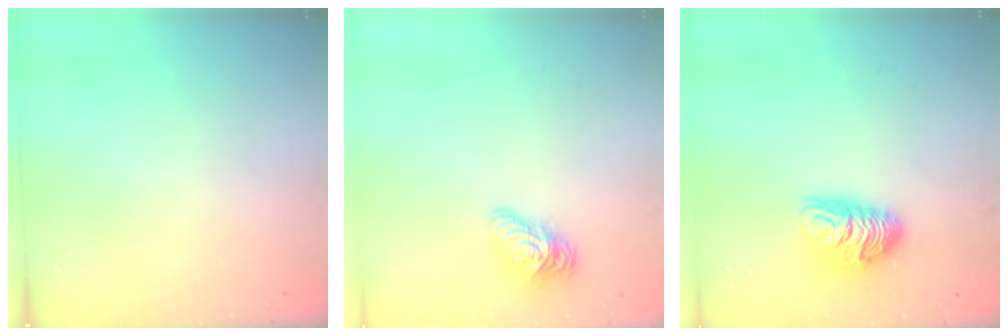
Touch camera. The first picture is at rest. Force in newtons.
{"total": 10.2, "press": 10.2, "slide": 0.3}
{"total": 9.3, "press": 9.3, "slide": 0.7}